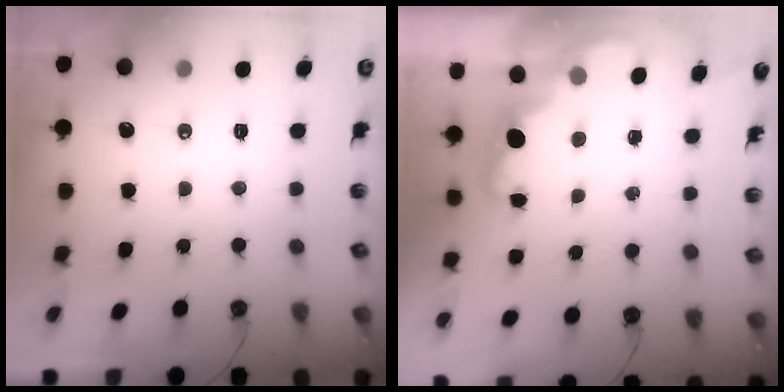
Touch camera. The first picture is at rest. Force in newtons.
{"total": 2.1, "press": 2.0, "slide": 0.6}